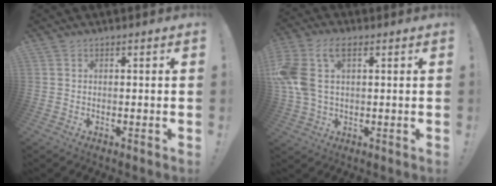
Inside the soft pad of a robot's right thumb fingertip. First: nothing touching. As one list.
[{"total": 12.2, "force": [3.5, 7.1, 9.4], "torque": [-0.216, -0.002, 0.067]}]